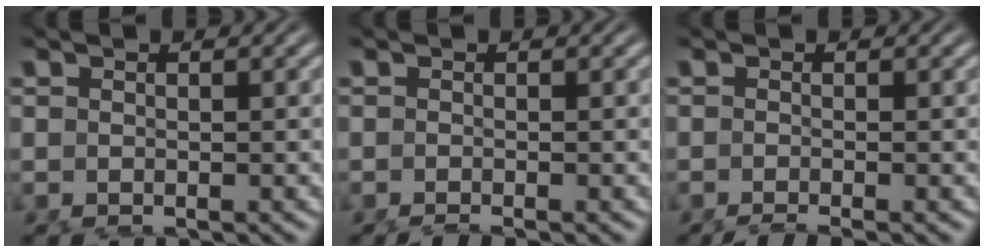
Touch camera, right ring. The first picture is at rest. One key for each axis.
{"total": 2.1, "fx": -1.9, "fy": 0.0, "fz": 0.9, "tx": -0.005, "ty": -0.007, "tz": -0.025}
{"total": 4.0, "fx": -3.5, "fy": 0.6, "fz": 1.8, "tx": -0.019, "ty": -0.011, "tz": -0.047}